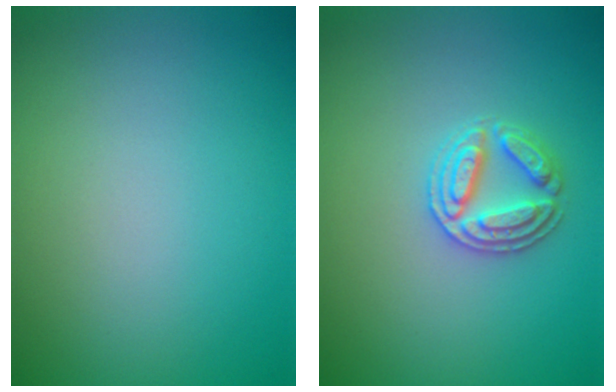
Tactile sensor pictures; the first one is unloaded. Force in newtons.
{"total": 2.8, "press": 2.8, "slide": 0.2}